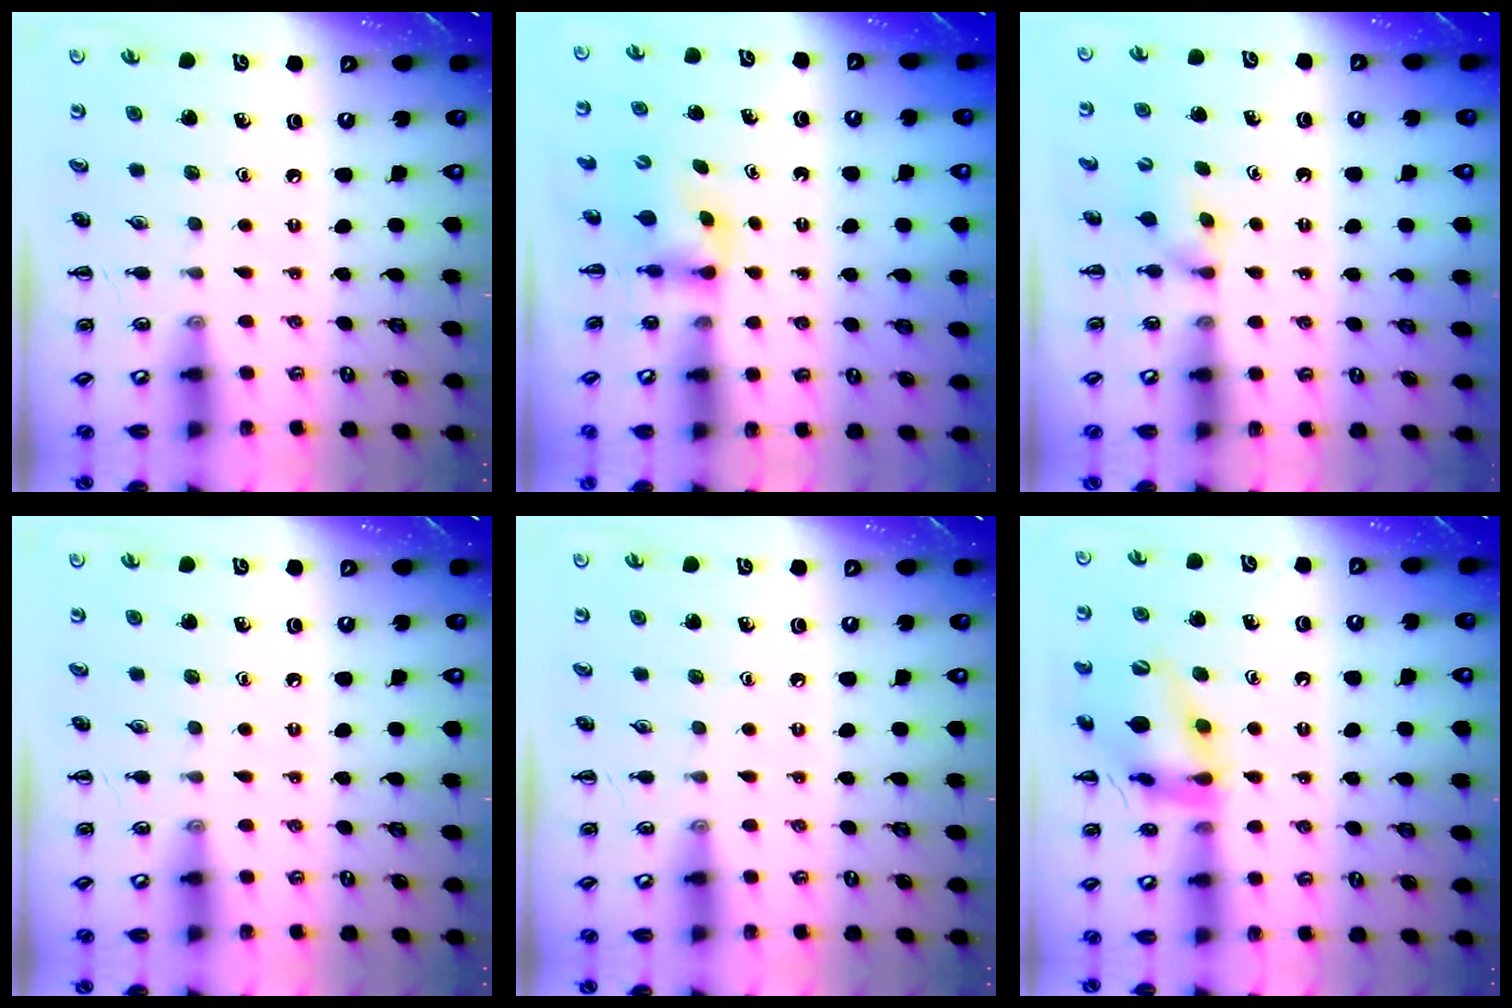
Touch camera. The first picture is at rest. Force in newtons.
{"total": 2.9, "press": 2.6, "slide": 1.2}
{"total": 3.4, "press": 3.2, "slide": 1.2}
{"total": 0.0}
{"total": 0.0}
{"total": 16.4, "press": 16.4, "slide": 1.6}